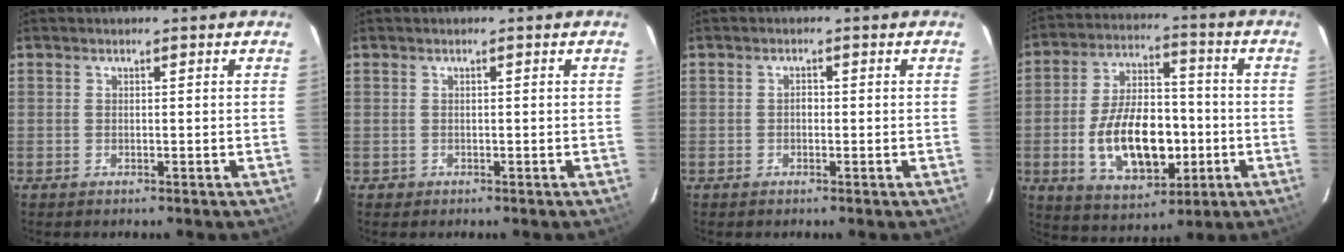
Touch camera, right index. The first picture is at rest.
{"total": 0.8, "force": [-0.3, 0.7, 0.0], "torque": [0.002, 0.002, -0.002]}
{"total": 0.9, "force": [-0.2, 0.7, 0.5], "torque": [-0.008, 0.005, -0.006]}
{"total": 16.8, "force": [-3.7, 9.2, 13.5], "torque": [-0.263, 0.009, -0.043]}